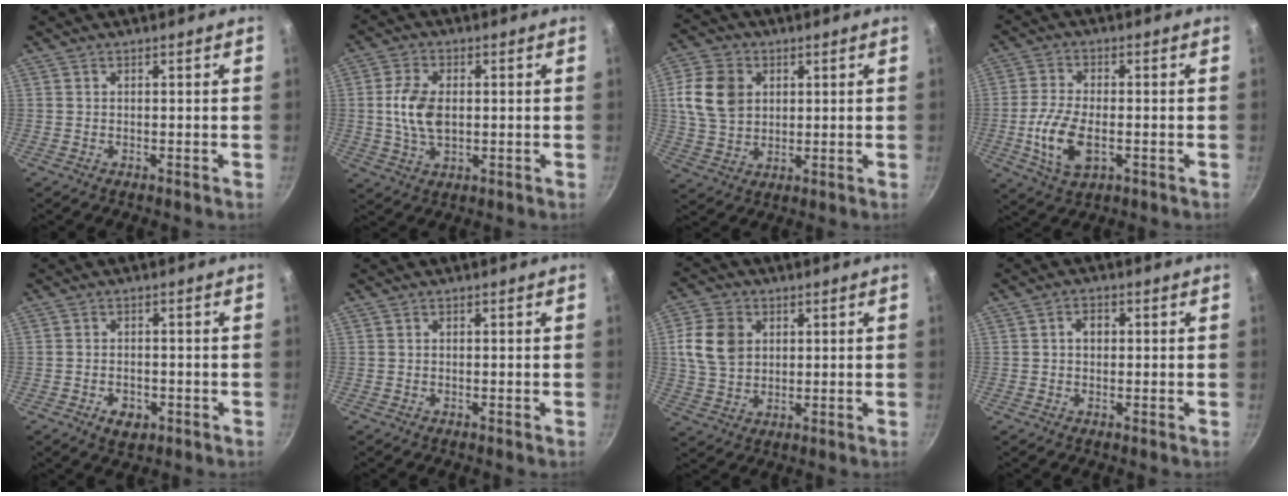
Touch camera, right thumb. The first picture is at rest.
{"total": 8.1, "force": [0.3, 4.9, 6.4], "torque": [-0.122, 0.003, 0.005]}
{"total": 11.0, "force": [2.6, 8.5, 6.5], "torque": [-0.104, -0.001, 0.048]}
{"total": 9.7, "force": [-2.1, 5.1, 8.0], "torque": [-0.168, 0.003, -0.043]}
{"total": 4.4, "force": [-1.8, 2.9, 2.8], "torque": [-0.038, 0.008, -0.023]}
{"total": 0.0}
{"total": 9.9, "force": [2.3, 7.7, 5.9], "torque": [-0.093, -0.001, 0.041]}
{"total": 2.8, "force": [0.3, 2.1, 1.8], "torque": [-0.017, 0.008, 0.002]}